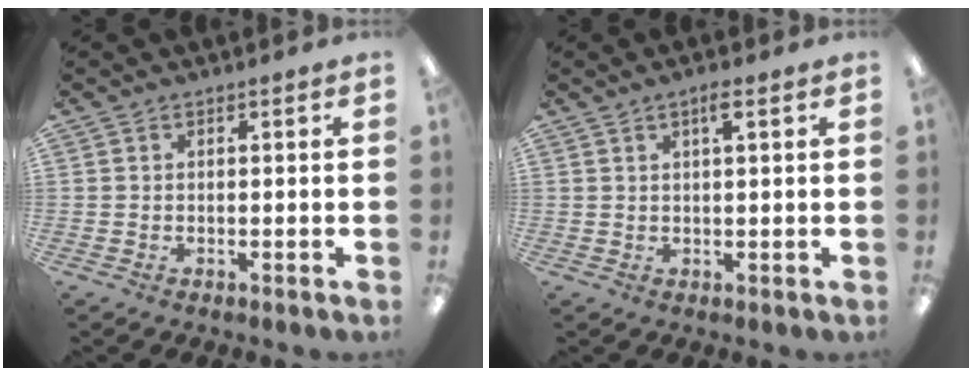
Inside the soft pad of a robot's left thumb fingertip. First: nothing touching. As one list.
[{"total": 2.6, "force": [1.6, 0.4, 2.1], "torque": [-0.038, 0.001, 0.023]}]